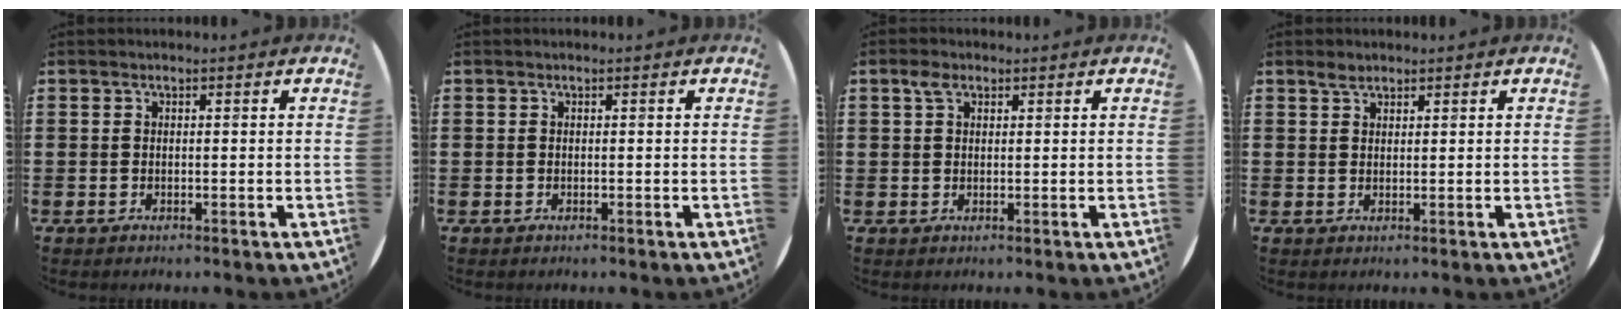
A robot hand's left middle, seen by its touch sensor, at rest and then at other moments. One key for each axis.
{"total": 0.0}
{"total": 2.0, "fx": 1.2, "fy": 1.2, "fz": 1.1, "tx": -0.016, "ty": 0.002, "tz": 0.020}
{"total": 1.6, "fx": 1.4, "fy": 0.7, "fz": 0.6, "tx": -0.005, "ty": 0.000, "tz": 0.024}